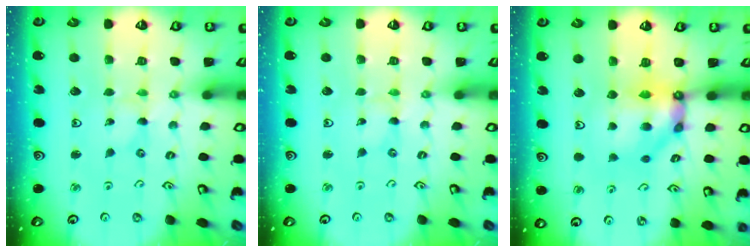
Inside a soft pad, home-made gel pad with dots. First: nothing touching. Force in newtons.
{"total": 0.0}
{"total": 10.0, "press": 10.0, "slide": 0.4}